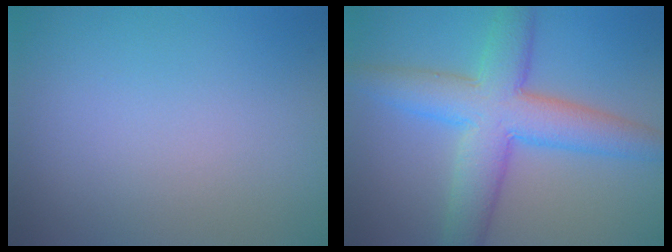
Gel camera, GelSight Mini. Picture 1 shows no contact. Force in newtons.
{"total": 7.9, "press": 7.9, "slide": 0.4}